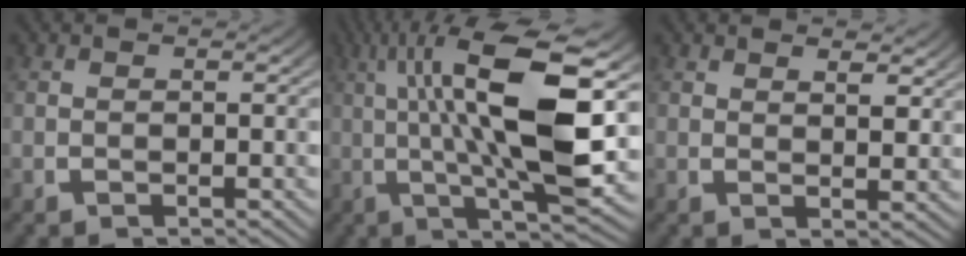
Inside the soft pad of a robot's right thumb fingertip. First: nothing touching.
{"total": 15.2, "force": [1.8, 5.4, 14.1], "torque": [-0.237, -0.018, 0.034]}
{"total": 2.3, "force": [1.9, 0.7, 1.0], "torque": [-0.005, -0.008, 0.031]}